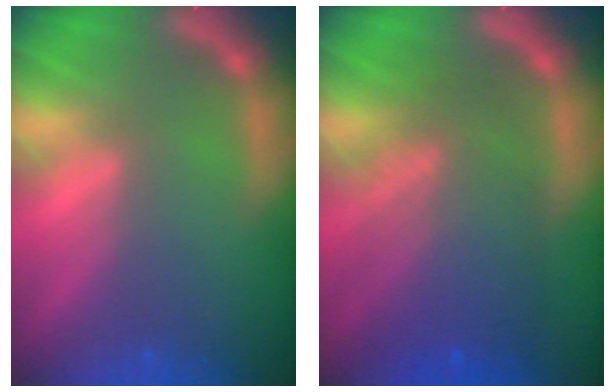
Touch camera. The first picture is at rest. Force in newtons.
{"total": 8.1}